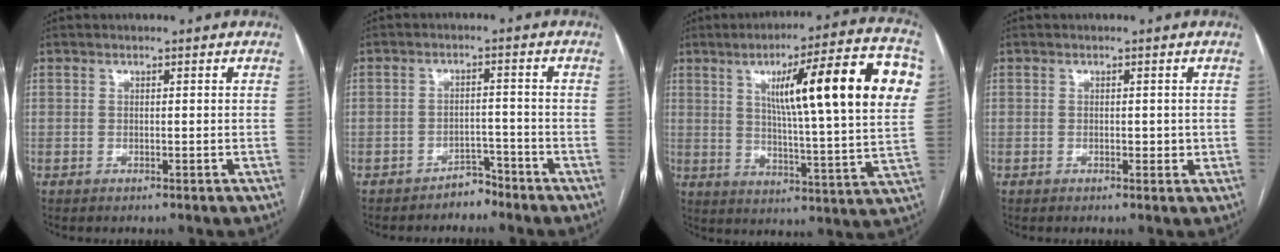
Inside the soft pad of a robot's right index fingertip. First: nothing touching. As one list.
[{"total": 3.1, "force": [-2.7, 1.4, 0.3], "torque": [0.000, 0.006, -0.043]}, {"total": 22.8, "force": [6.9, 1.5, 21.7], "torque": [-0.293, 0.022, 0.092]}, {"total": 1.6, "force": [-0.1, 1.0, 1.2], "torque": [-0.012, 0.001, -0.002]}]